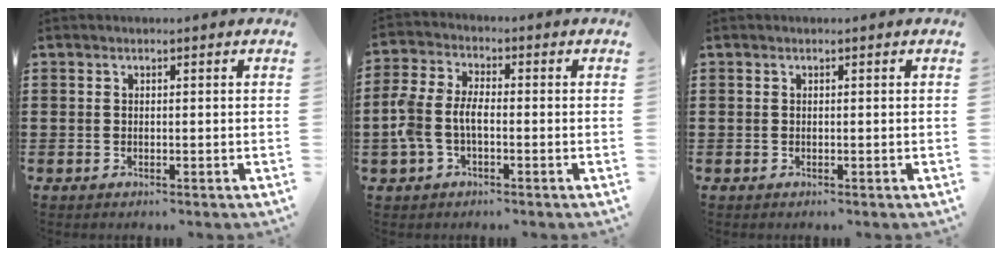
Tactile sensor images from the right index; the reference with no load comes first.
{"total": 5.6, "force": [-1.3, 3.1, 4.4], "torque": [-0.115, -0.003, -0.034]}
{"total": 0.0}